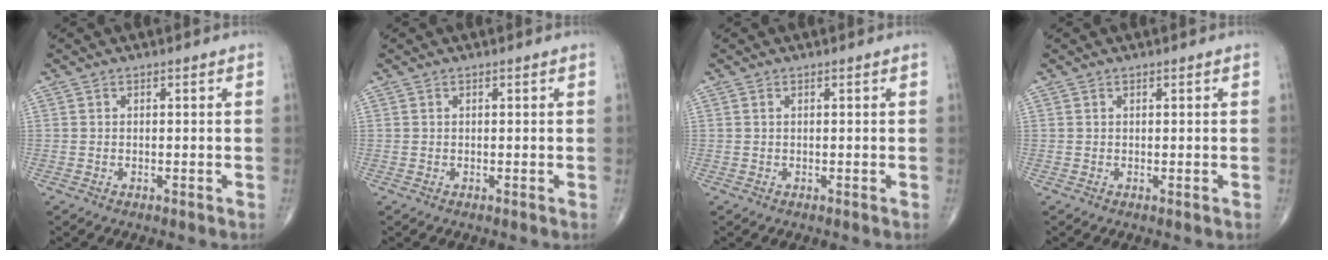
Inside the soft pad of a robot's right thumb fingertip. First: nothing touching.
{"total": 0.0}
{"total": 0.0}
{"total": 0.0}